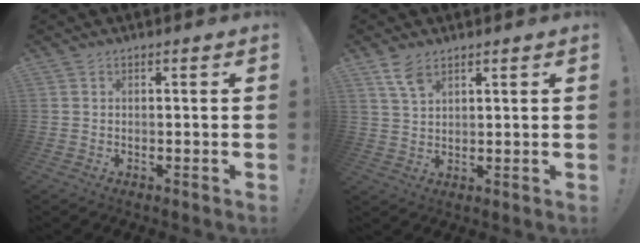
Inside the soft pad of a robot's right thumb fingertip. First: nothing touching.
{"total": 5.5, "force": [3.8, 2.4, 3.2], "torque": [-0.055, -0.017, 0.069]}